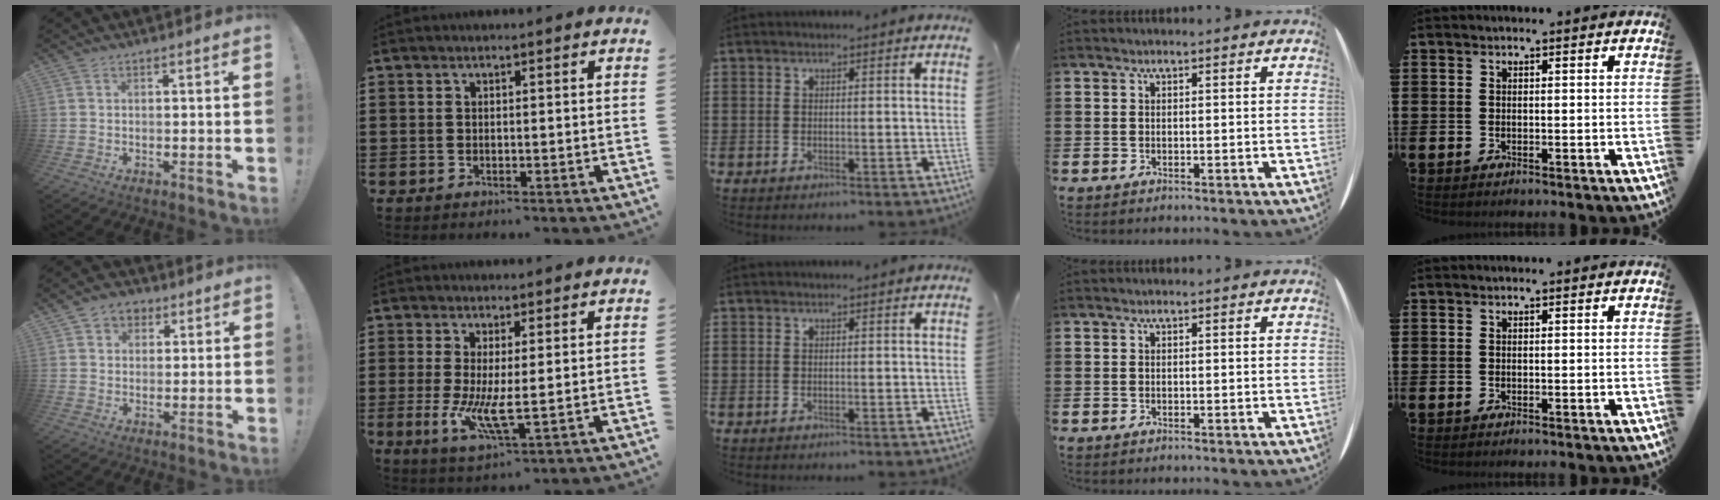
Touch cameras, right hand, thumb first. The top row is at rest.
{"thumb": {"total": 5.5, "force": [2.4, 4.6, 1.7], "torque": [-0.021, -0.008, 0.046]}, "index": {"total": 6.2, "force": [-0.3, 1.6, 6.0], "torque": [-0.115, -0.016, -0.005]}}